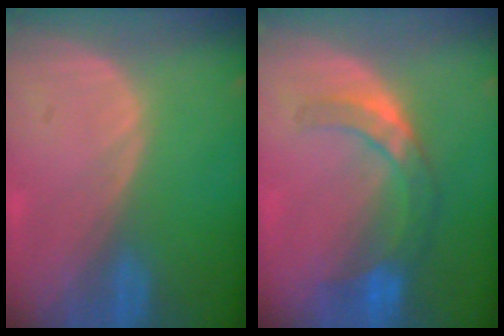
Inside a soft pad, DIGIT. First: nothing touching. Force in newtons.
{"total": 7.3, "press": 6.4, "slide": 3.4}